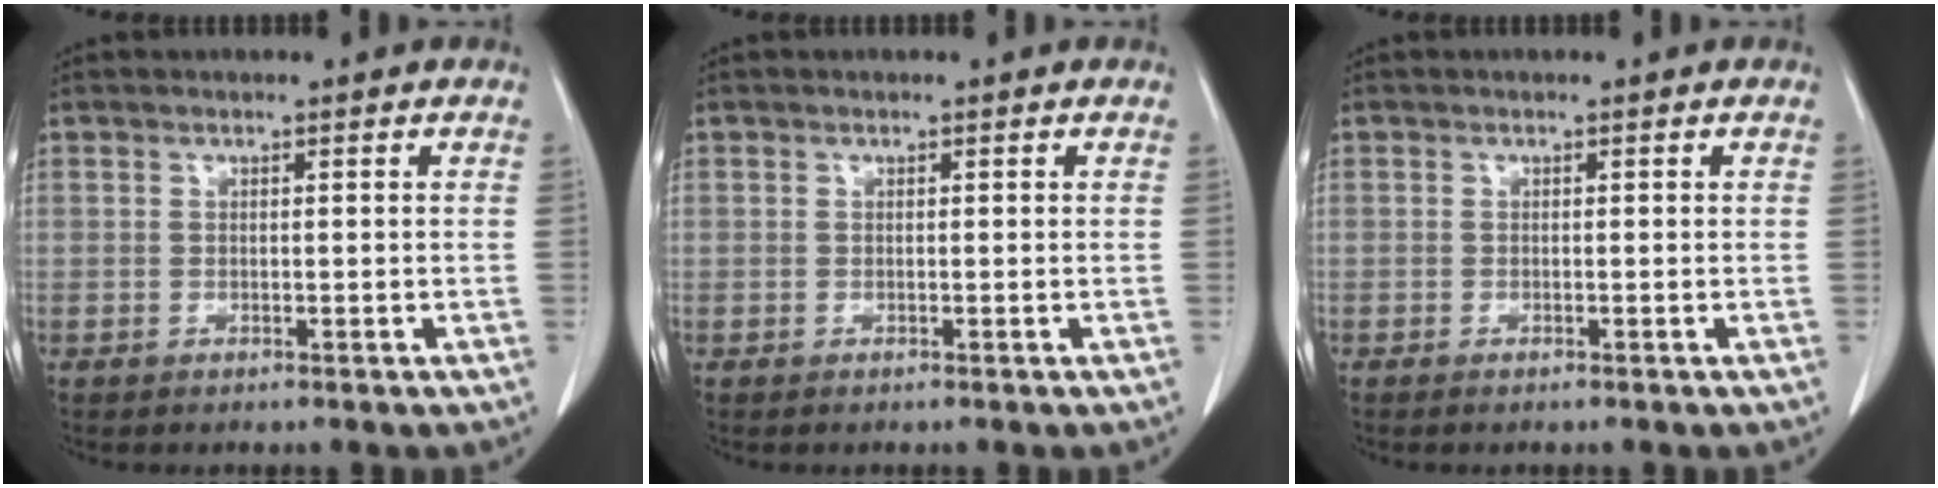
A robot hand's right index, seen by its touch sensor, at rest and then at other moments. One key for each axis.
{"total": 0.0}
{"total": 0.6, "fx": -0.4, "fy": 0.1, "fz": 0.4, "tx": -0.008, "ty": -0.002, "tz": -0.007}